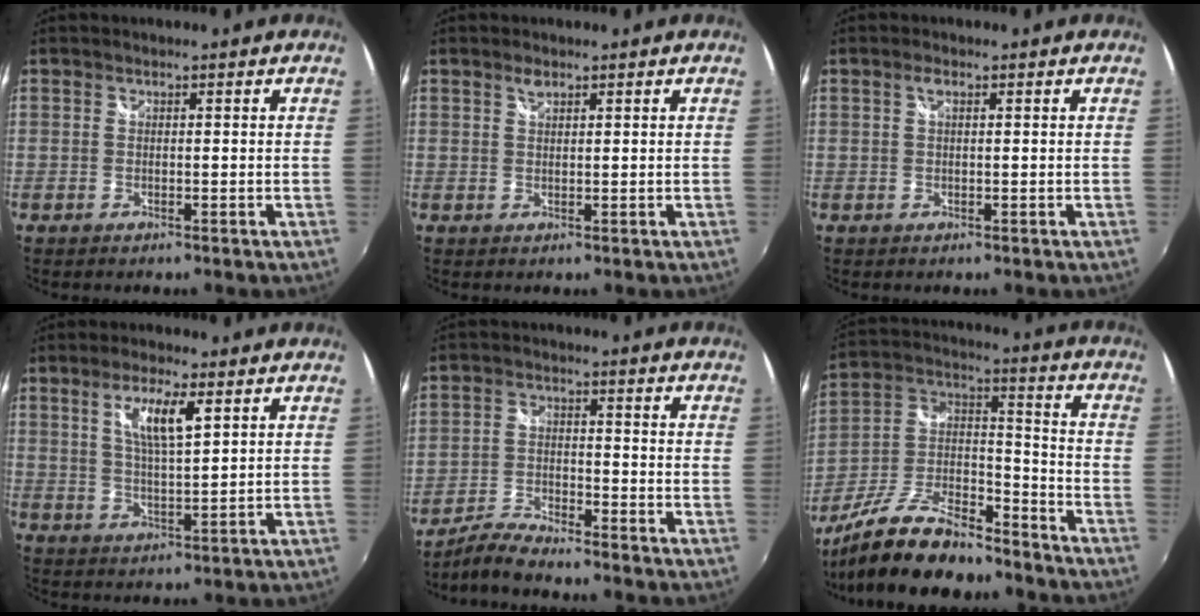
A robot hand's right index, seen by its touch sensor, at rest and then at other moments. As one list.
[{"total": 1.4, "force": [1.0, 0.6, 0.8], "torque": [-0.013, 0.003, 0.016]}, {"total": 1.2, "force": [0.5, 0.4, 1.0], "torque": [-0.020, 0.004, 0.006]}, {"total": 7.2, "force": [3.1, 1.5, 6.4], "torque": [-0.118, 0.000, 0.058]}, {"total": 5.6, "force": [-5.3, 0.6, 1.8], "torque": [-0.045, -0.001, -0.106]}, {"total": 19.6, "force": [-14.9, 6.3, 11.1], "torque": [-0.231, -0.008, -0.258]}]